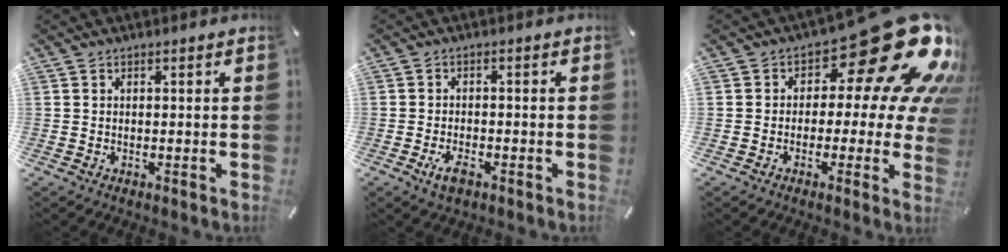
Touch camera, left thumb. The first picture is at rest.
{"total": 3.7, "force": [-2.0, 1.7, 2.5], "torque": [-0.059, 0.004, -0.040]}
{"total": 23.4, "force": [11.0, 10.2, 18.0], "torque": [-0.224, -0.077, 0.183]}